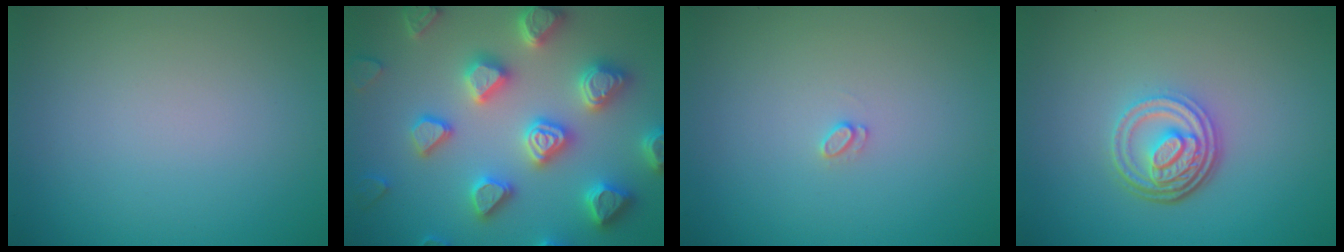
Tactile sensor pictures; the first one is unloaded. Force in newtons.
{"total": 7.4, "press": 7.2, "slide": 1.6}
{"total": 0.7, "press": 0.7, "slide": 0.1}
{"total": 4.5, "press": 3.3, "slide": 3.1}